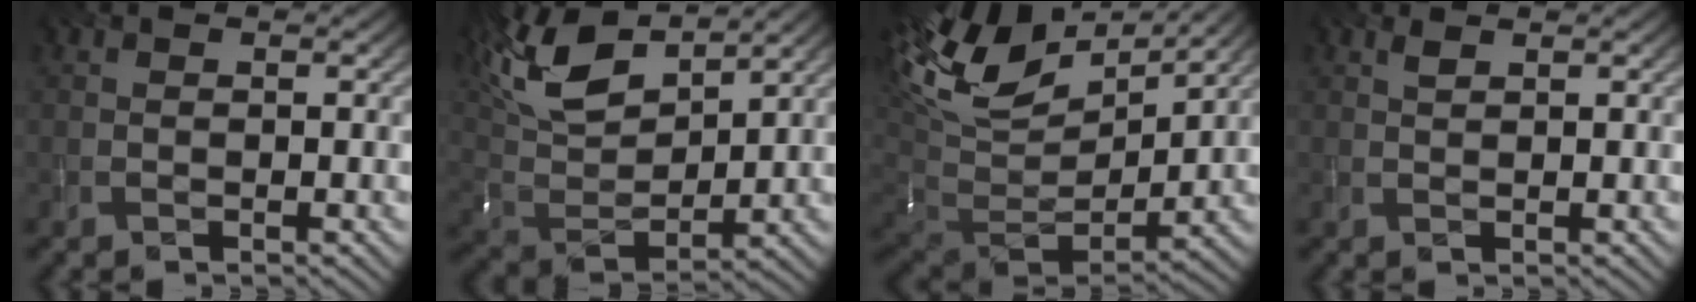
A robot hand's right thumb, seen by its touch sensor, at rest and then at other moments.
{"total": 14.1, "force": [8.9, 5.8, 9.3], "torque": [-0.233, 0.031, 0.165]}
{"total": 14.6, "force": [6.5, 8.6, 9.9], "torque": [-0.237, 0.023, 0.118]}
{"total": 0.9, "force": [0.7, 0.2, 0.5], "torque": [-0.018, 0.001, 0.015]}